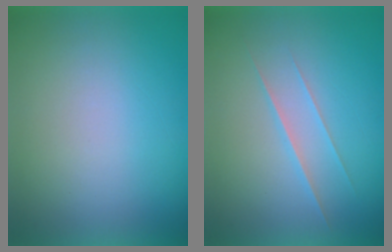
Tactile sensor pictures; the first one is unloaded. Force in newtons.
{"total": 1.5}